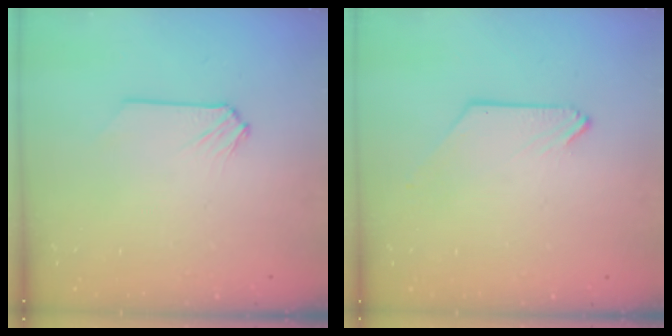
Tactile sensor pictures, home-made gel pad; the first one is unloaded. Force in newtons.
{"total": 0.0}